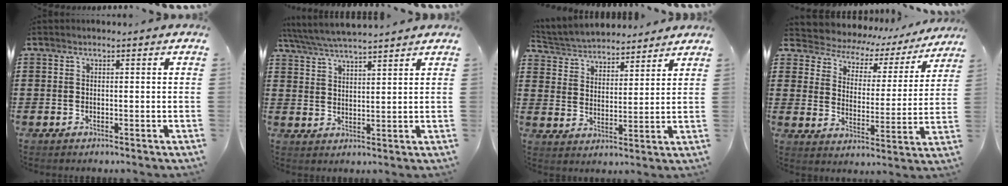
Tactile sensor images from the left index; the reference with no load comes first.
{"total": 4.6, "force": [4.4, 0.0, 1.4], "torque": [-0.042, -0.018, 0.077]}
{"total": 4.2, "force": [4.2, 0.8, 0.0], "torque": [-0.024, -0.023, 0.071]}
{"total": 3.3, "force": [2.6, 1.8, 0.6], "torque": [-0.036, -0.023, 0.034]}